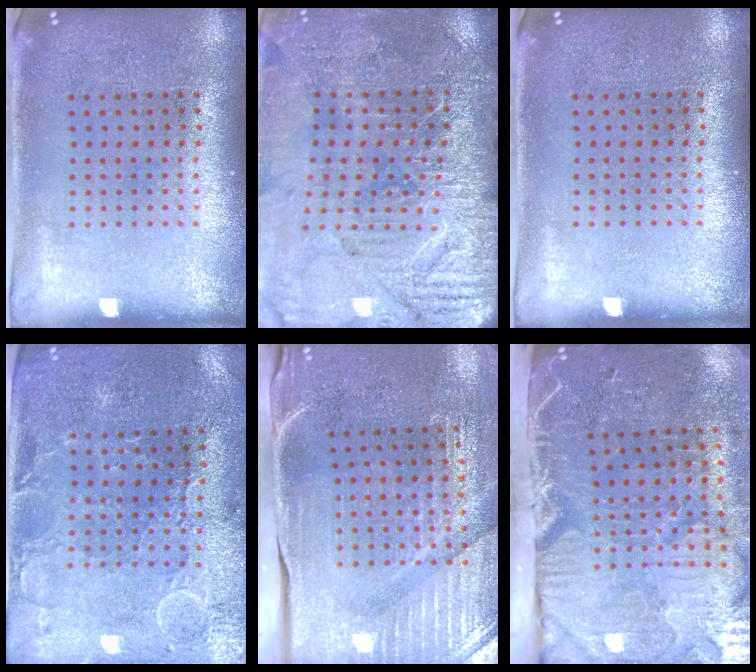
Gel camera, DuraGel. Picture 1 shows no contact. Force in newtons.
{"total": 3.6, "press": 3.6, "slide": 0.3}
{"total": 0.0}
{"total": 0.7, "press": 0.5, "slide": 0.4}
{"total": 3.9, "press": 3.6, "slide": 1.4}
{"total": 5.4, "press": 4.5, "slide": 3.1}